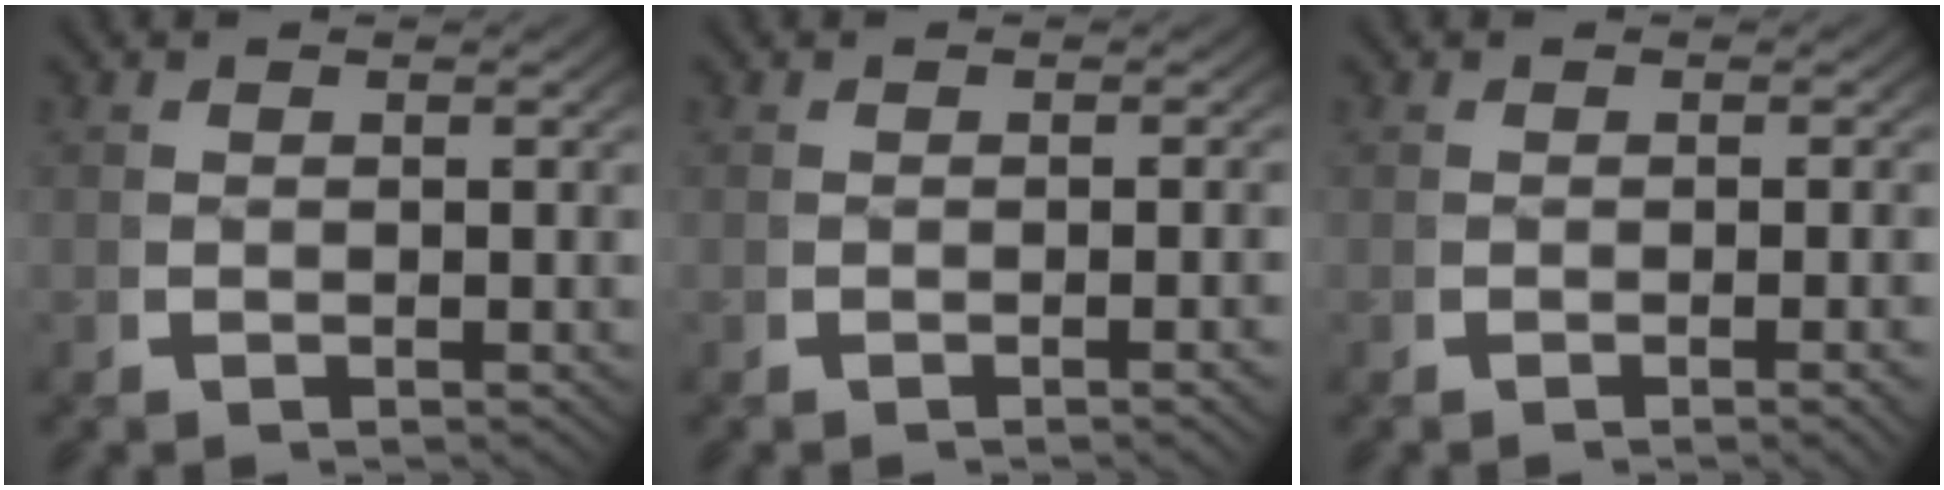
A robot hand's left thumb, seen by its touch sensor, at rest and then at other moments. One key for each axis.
{"total": 1.1, "fx": -0.4, "fy": -0.1, "fz": 1.0, "tx": -0.017, "ty": 0.007, "tz": -0.008}
{"total": 1.3, "fx": -0.4, "fy": 0.0, "fz": 1.3, "tx": -0.022, "ty": 0.006, "tz": -0.008}